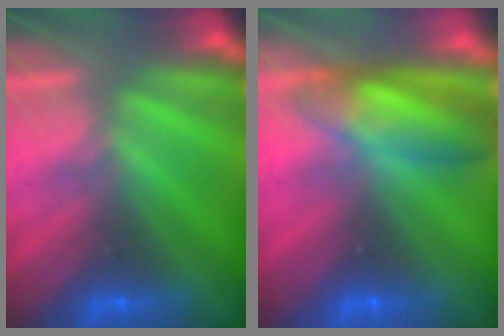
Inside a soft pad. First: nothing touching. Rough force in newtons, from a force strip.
{"total": 10.0}